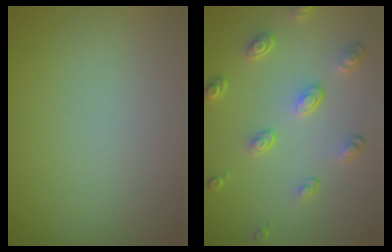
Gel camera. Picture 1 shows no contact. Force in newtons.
{"total": 3.7, "press": 2.9, "slide": 2.2}